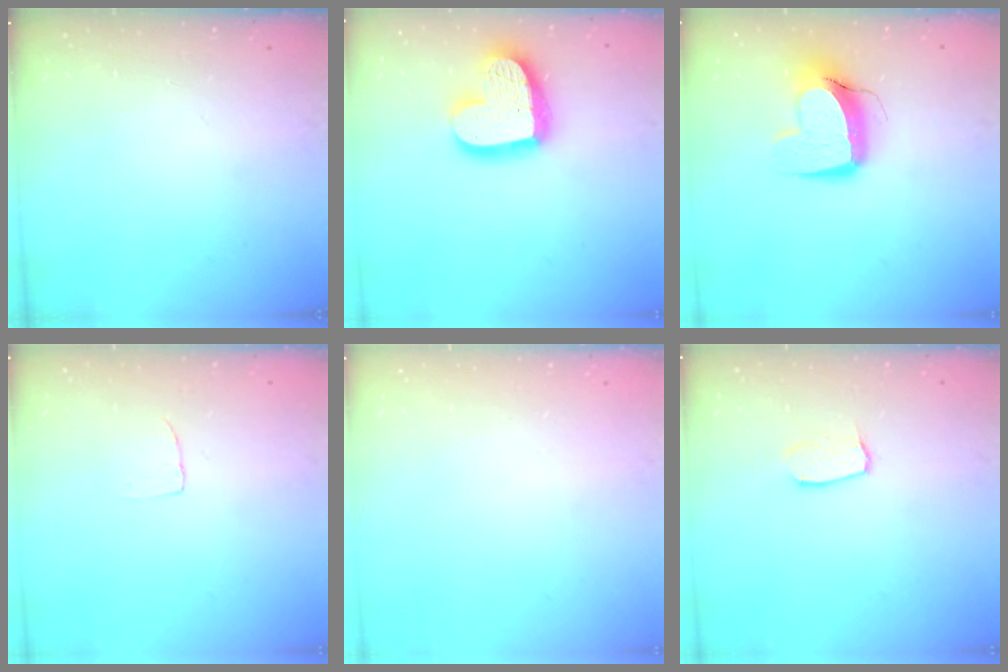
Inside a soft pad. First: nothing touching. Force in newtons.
{"total": 19.6, "press": 19.5, "slide": 1.4}
{"total": 13.0, "press": 12.9, "slide": 1.7}
{"total": 2.4, "press": 2.4, "slide": 0.1}
{"total": 0.0}
{"total": 6.1, "press": 6.1, "slide": 0.2}